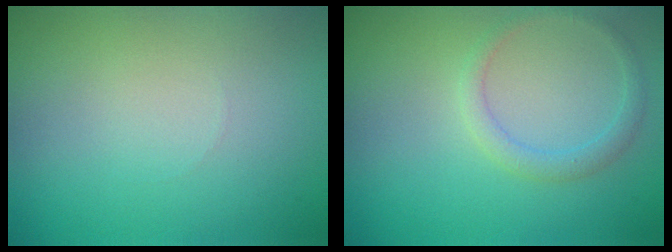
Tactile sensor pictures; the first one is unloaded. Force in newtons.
{"total": 1.7, "press": 1.7, "slide": 0.1}